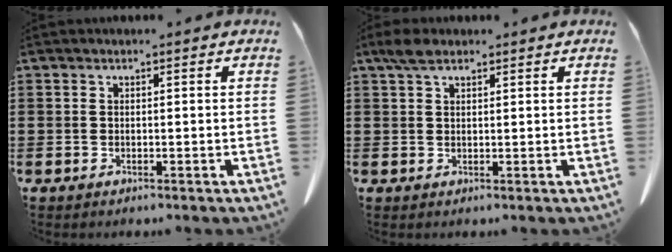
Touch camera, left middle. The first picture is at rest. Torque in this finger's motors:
{"motor_torque": [1.74, 0.40, 0.09, 0.12]}